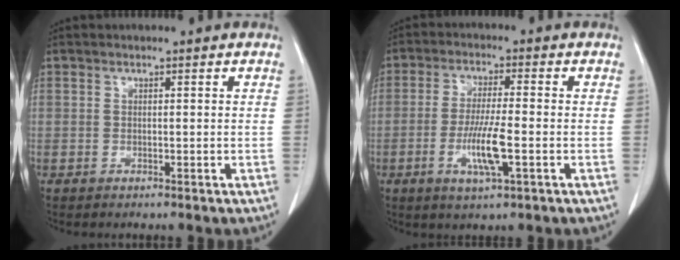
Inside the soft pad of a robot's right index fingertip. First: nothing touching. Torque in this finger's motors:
{"motor_torque": [1.48, -0.32, 0.73, 0.11]}